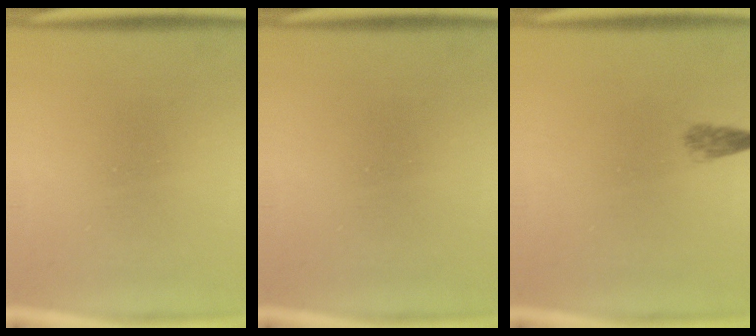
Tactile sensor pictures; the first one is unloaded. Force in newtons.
{"total": 0.0}
{"total": 1.8}